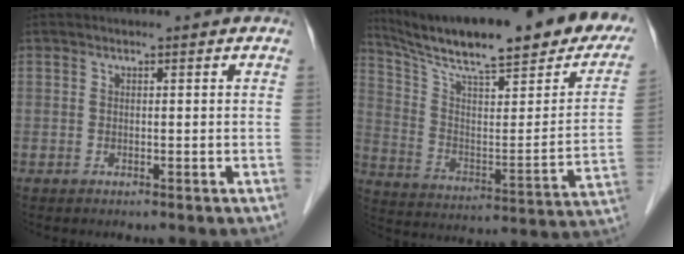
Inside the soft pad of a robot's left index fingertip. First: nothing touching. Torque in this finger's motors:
{"motor_torque": [-0.04, -0.67, 0.43, 0.10]}